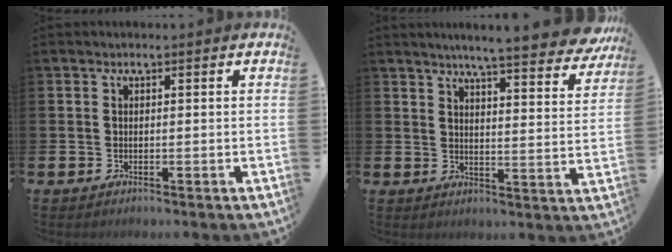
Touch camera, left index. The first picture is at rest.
{"total": 6.8, "force": [6.3, 0.0, 2.7], "torque": [-0.051, -0.041, 0.104]}